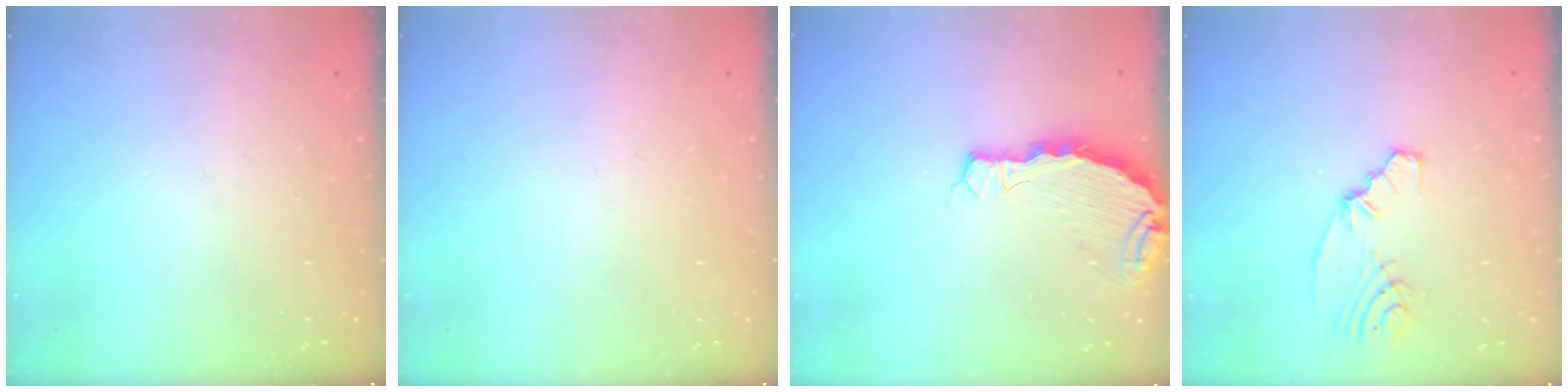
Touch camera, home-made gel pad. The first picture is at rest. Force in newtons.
{"total": 1.5, "press": 1.4, "slide": 0.2}
{"total": 5.6, "press": 5.6, "slide": 0.2}
{"total": 6.2, "press": 5.0, "slide": 3.7}